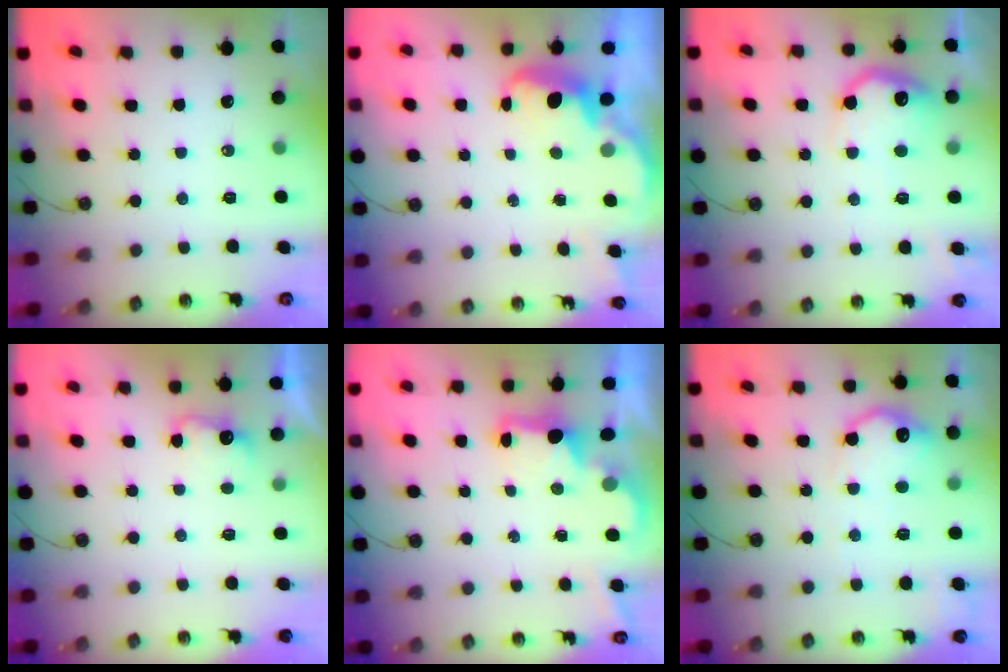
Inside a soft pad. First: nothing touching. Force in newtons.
{"total": 2.7, "press": 2.6, "slide": 0.7}
{"total": 14.2, "press": 14.2, "slide": 0.8}
{"total": 3.0, "press": 2.9, "slide": 1.0}
{"total": 2.1, "press": 2.0, "slide": 0.7}
{"total": 13.5, "press": 13.5, "slide": 0.6}